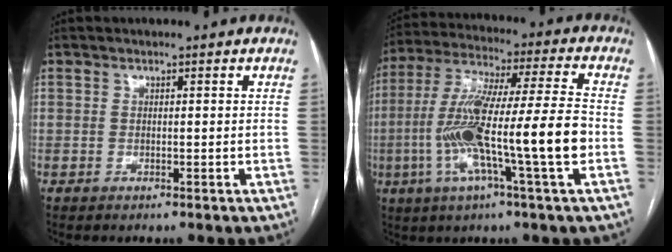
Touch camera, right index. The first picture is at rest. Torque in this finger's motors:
{"motor_torque": [2.14, 0.00, 1.05, 0.21]}